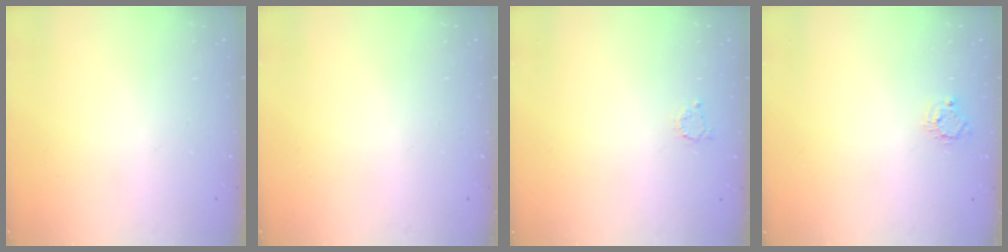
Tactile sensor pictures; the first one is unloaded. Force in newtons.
{"total": 0.0}
{"total": 2.5, "press": 2.5, "slide": 0.4}
{"total": 5.6, "press": 5.6, "slide": 0.2}